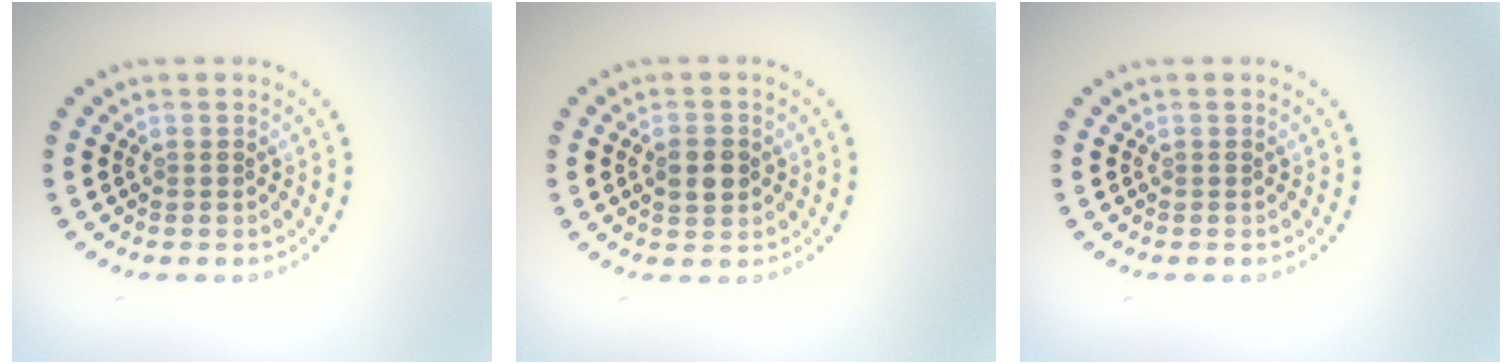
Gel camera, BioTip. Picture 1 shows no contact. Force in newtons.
{"total": 2.9, "press": 2.9, "slide": 0.1}
{"total": 0.0}